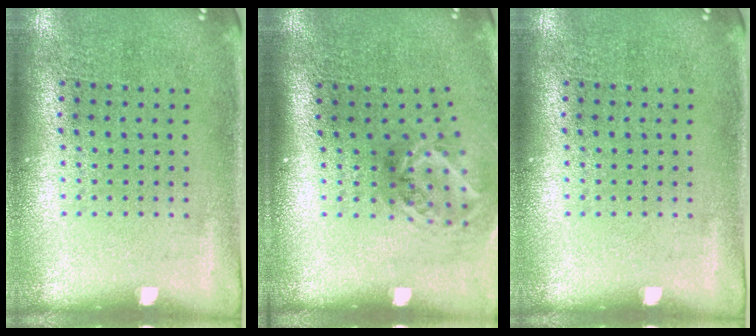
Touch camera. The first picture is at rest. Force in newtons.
{"total": 1.9, "press": 1.2, "slide": 1.5}
{"total": 0.0}